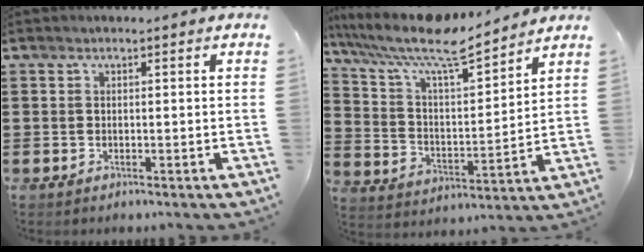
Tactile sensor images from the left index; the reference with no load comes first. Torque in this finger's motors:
{"motor_torque": [1.08, -1.06, 0.68, 0.21]}